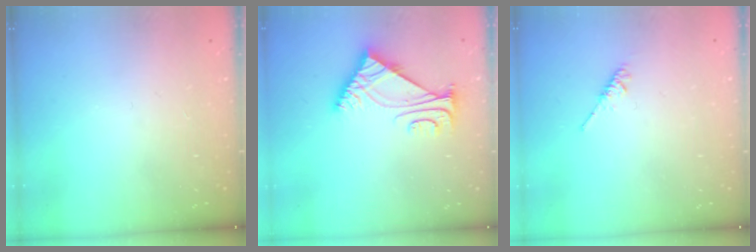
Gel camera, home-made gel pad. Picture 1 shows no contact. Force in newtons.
{"total": 6.7, "press": 6.7, "slide": 0.8}
{"total": 3.3, "press": 3.2, "slide": 0.5}